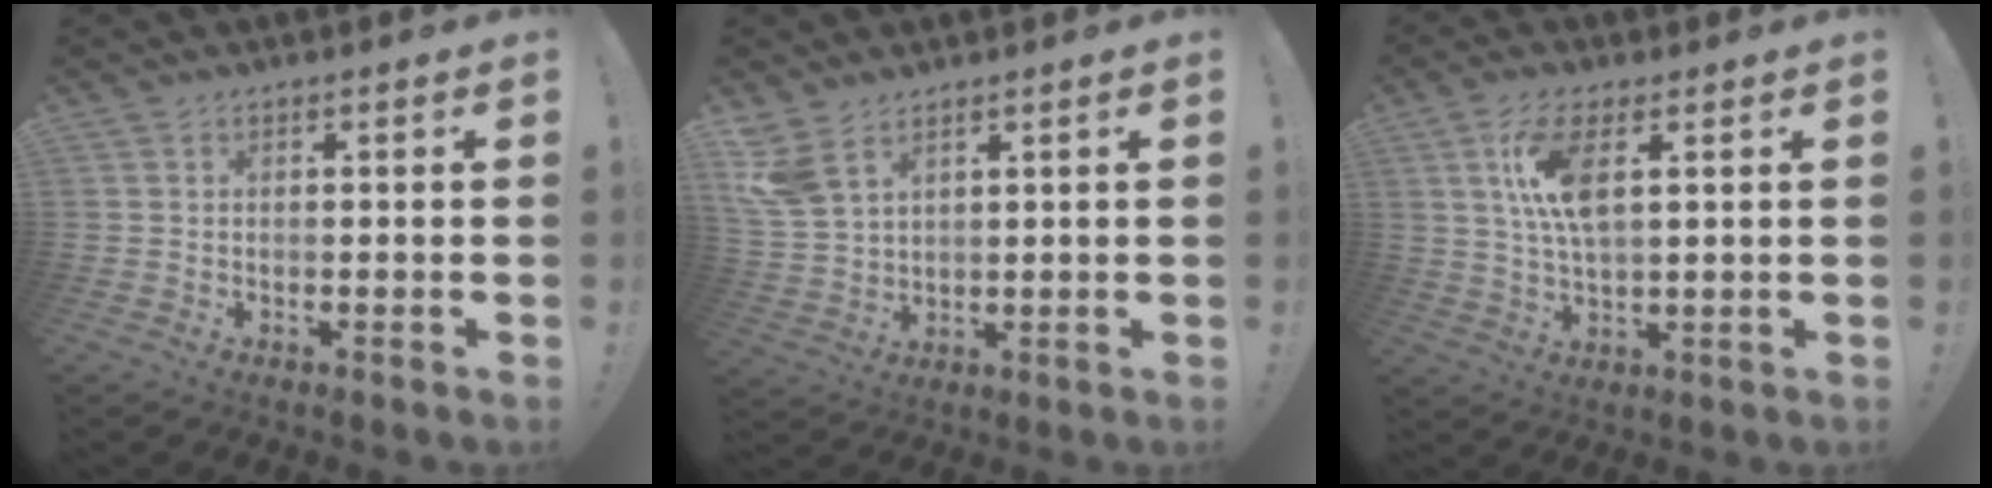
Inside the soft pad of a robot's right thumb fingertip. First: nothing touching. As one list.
[{"total": 8.1, "force": [5.2, 4.5, 4.3], "torque": [-0.085, -0.020, 0.104]}, {"total": 10.3, "force": [3.4, 3.6, 9.0], "torque": [-0.171, -0.012, 0.059]}]